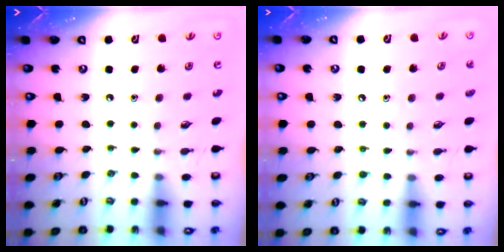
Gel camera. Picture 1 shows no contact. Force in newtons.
{"total": 6.1, "press": 6.1, "slide": 0.7}